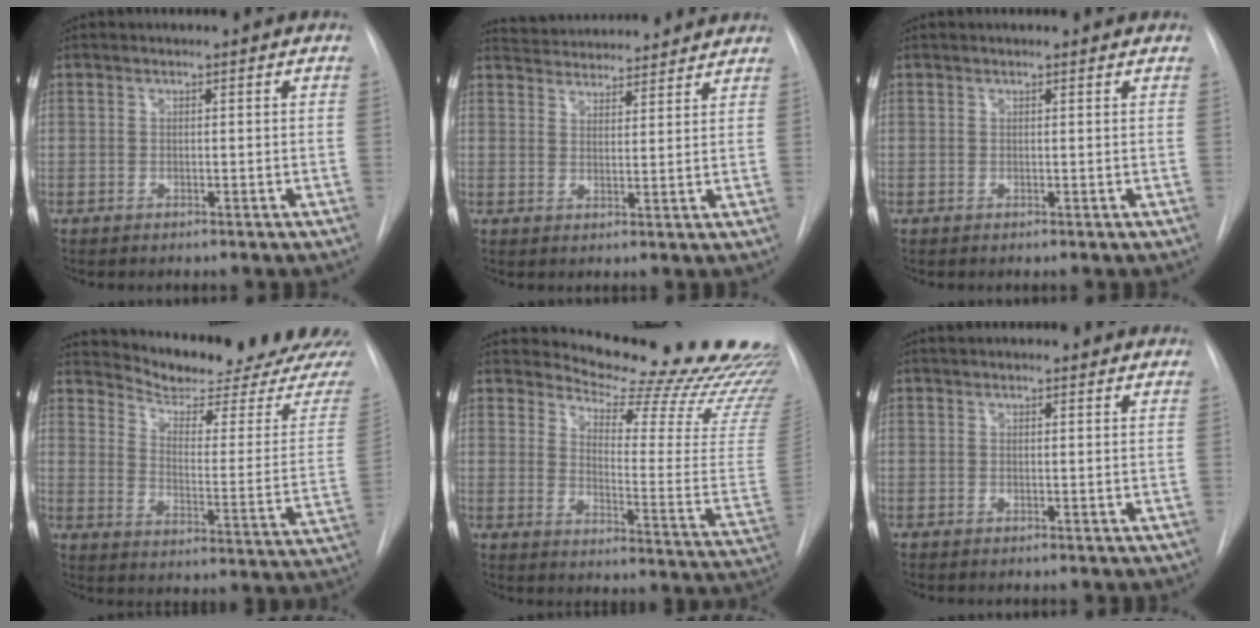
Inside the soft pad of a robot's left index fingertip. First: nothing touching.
{"total": 13.7, "force": [13.1, 2.6, 3.1], "torque": [-0.045, 0.027, 0.182]}
{"total": 2.1, "force": [1.9, 0.4, 0.6], "torque": [-0.013, 0.016, 0.018]}
{"total": 21.1, "force": [20.3, 1.3, 5.7], "torque": [-0.090, -0.107, 0.258]}
{"total": 22.7, "force": [21.5, 1.7, 7.0], "torque": [-0.102, -0.147, 0.252]}
{"total": 6.2, "force": [5.5, 1.7, 2.3], "torque": [-0.030, 0.031, 0.065]}